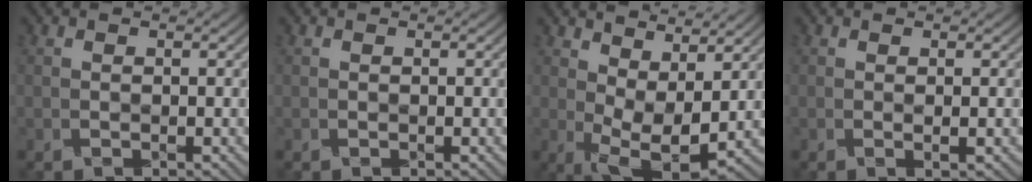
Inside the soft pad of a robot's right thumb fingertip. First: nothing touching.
{"total": 0.0}
{"total": 7.8, "force": [2.7, 3.4, 6.5], "torque": [-0.124, -0.005, 0.049]}
{"total": 0.5, "force": [0.0, -0.2, 0.5], "torque": [-0.010, 0.000, 0.000]}